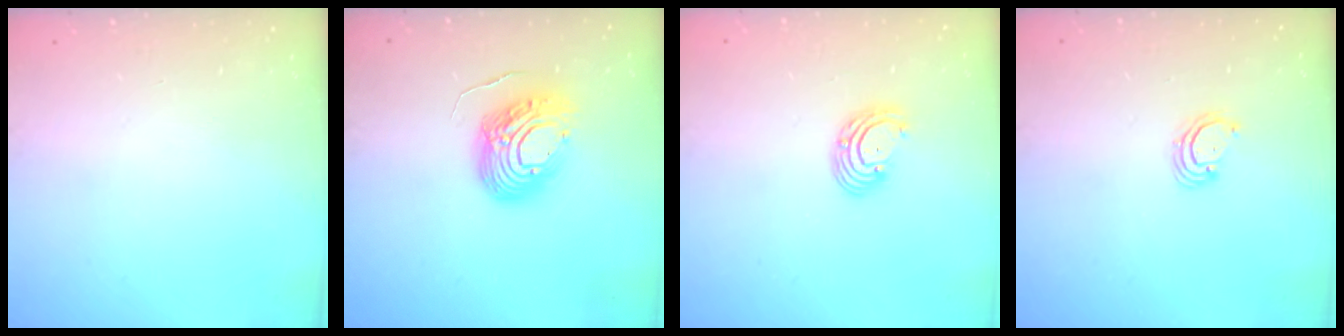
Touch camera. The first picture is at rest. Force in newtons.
{"total": 15.0, "press": 14.9, "slide": 1.9}
{"total": 3.9, "press": 3.9, "slide": 0.3}
{"total": 2.4, "press": 2.4, "slide": 0.2}